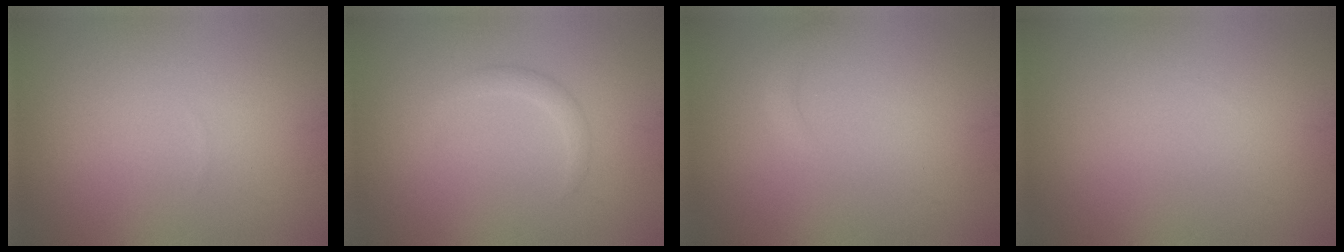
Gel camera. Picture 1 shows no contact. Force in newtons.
{"total": 1.4, "press": 1.4, "slide": 0.1}
{"total": 0.9, "press": 0.9, "slide": 0.2}
{"total": 0.0}